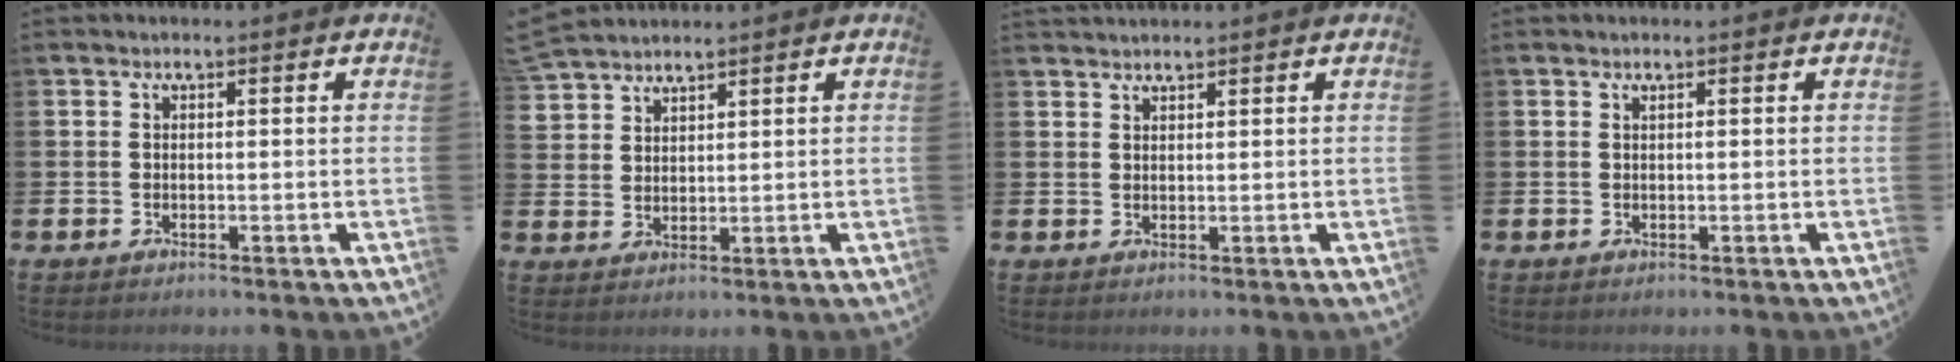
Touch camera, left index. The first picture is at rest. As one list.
[{"total": 3.7, "force": [3.5, 0.7, -0.5], "torque": [0.000, -0.017, 0.068]}, {"total": 1.4, "force": [1.4, 0.2, 0.0], "torque": [0.007, -0.004, 0.024]}, {"total": 0.0}]